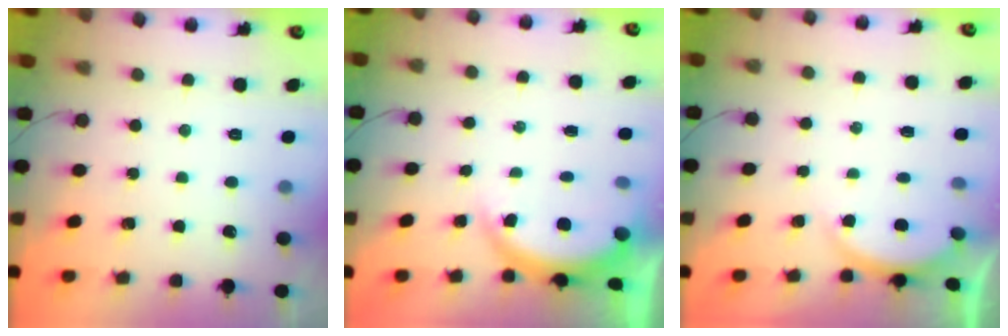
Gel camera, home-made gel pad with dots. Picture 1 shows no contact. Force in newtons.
{"total": 4.9, "press": 4.8, "slide": 0.8}
{"total": 2.2, "press": 2.2, "slide": 0.6}